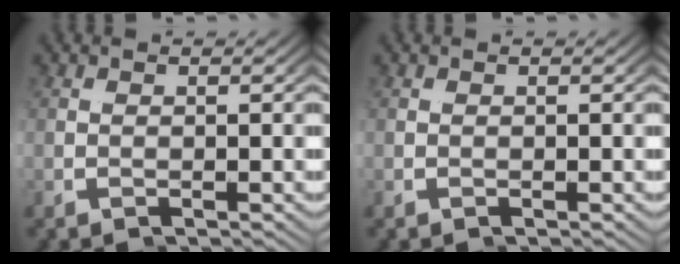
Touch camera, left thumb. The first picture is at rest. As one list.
[{"total": 0.0}]